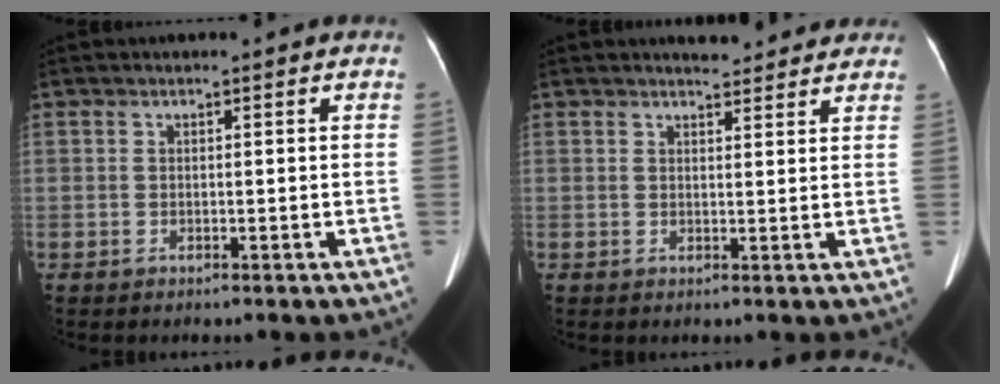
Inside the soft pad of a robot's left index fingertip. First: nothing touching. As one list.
[{"total": 5.3, "force": [4.9, 1.5, 1.3], "torque": [-0.010, 0.010, 0.053]}]